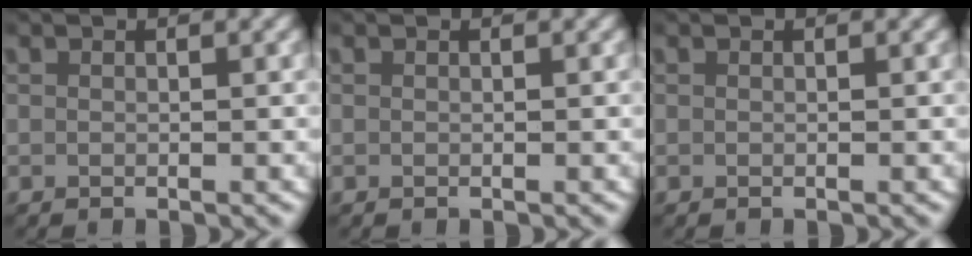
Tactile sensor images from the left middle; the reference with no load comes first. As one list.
[{"total": 0.0}, {"total": 0.0}]